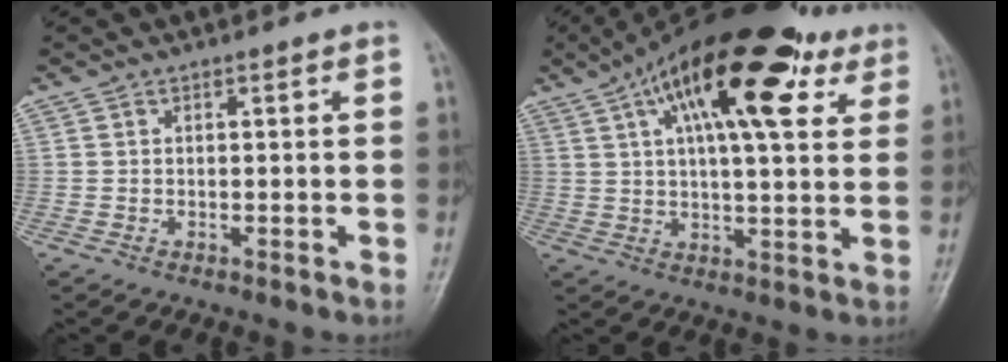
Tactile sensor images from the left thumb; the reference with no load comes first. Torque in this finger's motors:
{"motor_torque": [0.12, 0.65, 2.21, -0.56, 0.60]}